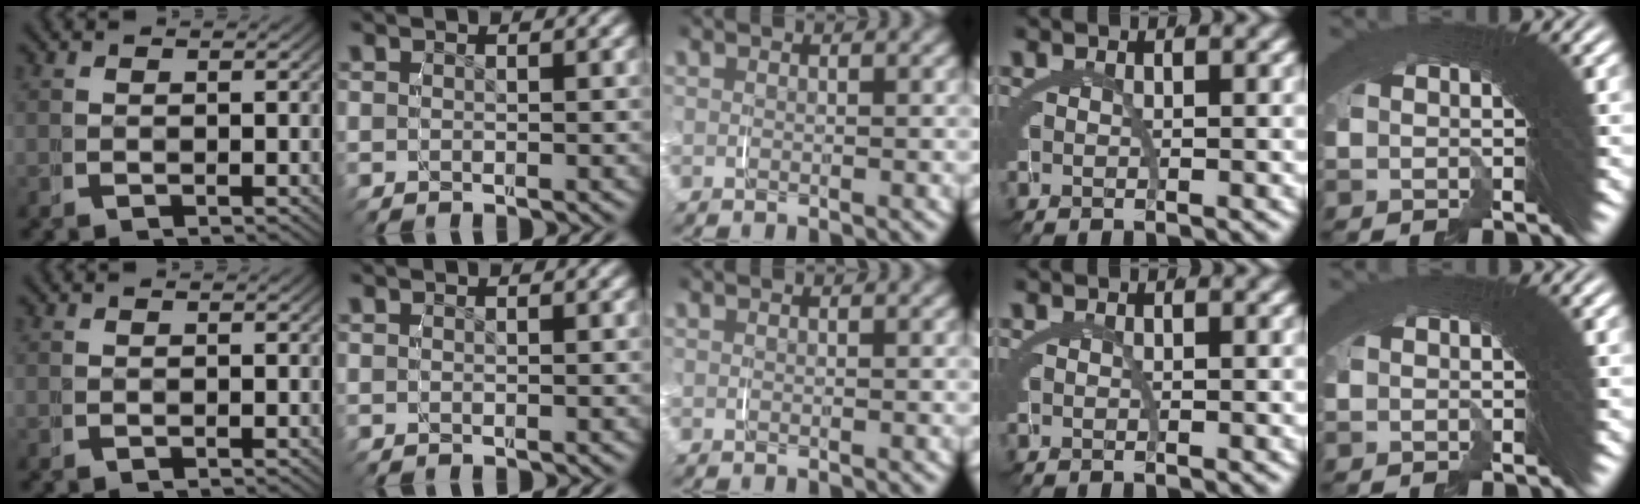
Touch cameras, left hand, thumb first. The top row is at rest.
{}